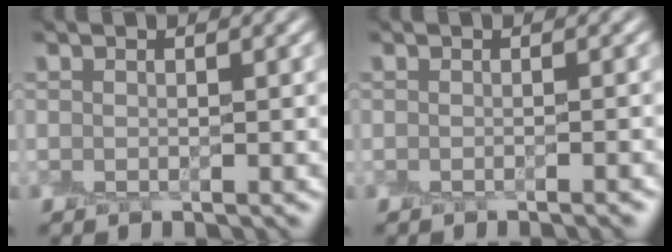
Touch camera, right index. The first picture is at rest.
{"total": 1.0, "force": [-0.9, -0.2, 0.4], "torque": [-0.004, -0.007, -0.014]}